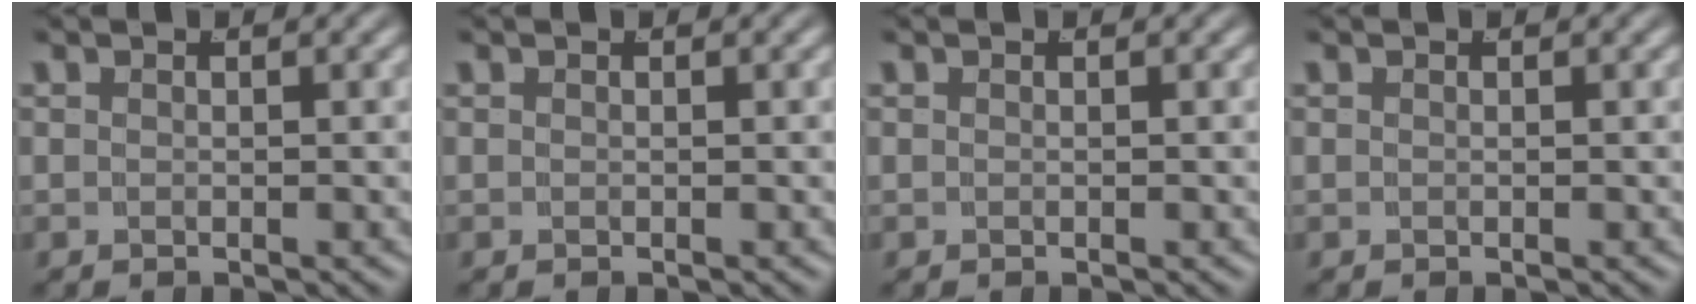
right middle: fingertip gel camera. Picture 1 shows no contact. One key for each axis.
{"total": 0.0}
{"total": 0.0}
{"total": 0.0}